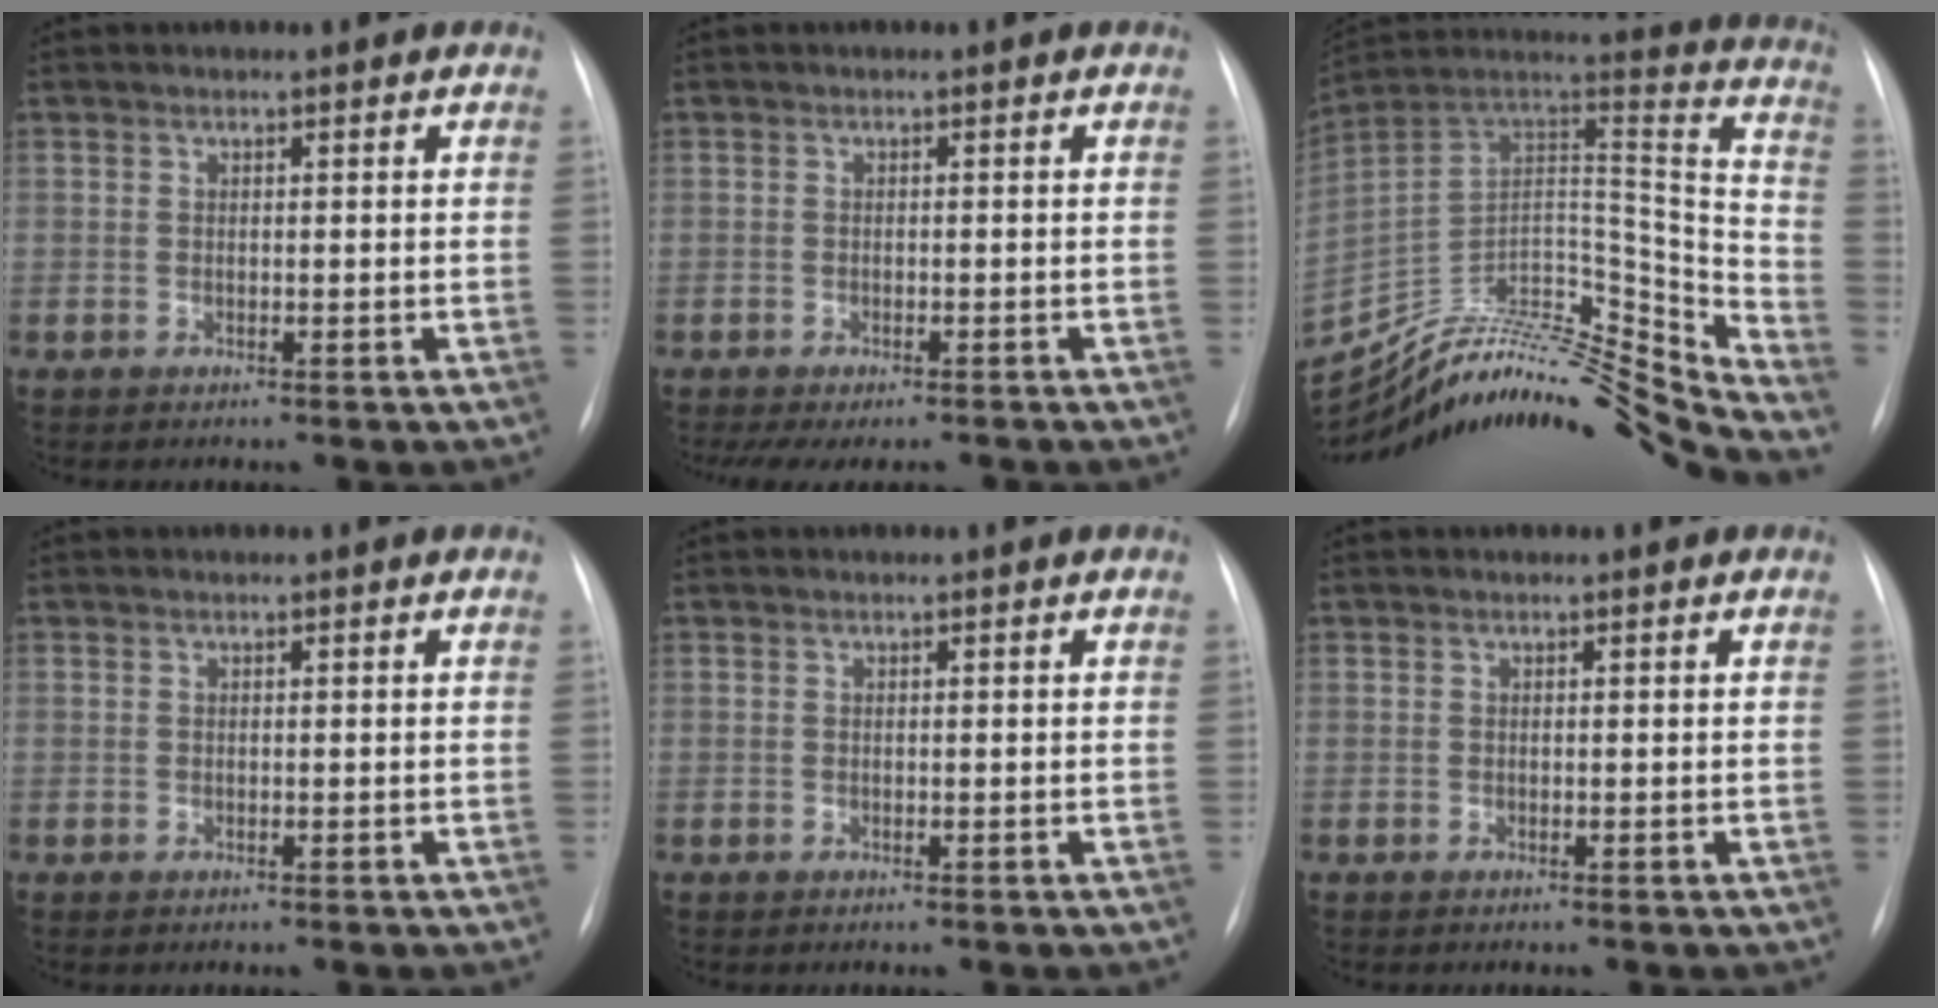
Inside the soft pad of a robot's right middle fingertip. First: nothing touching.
{"total": 7.6, "force": [-6.8, 1.6, 3.1], "torque": [-0.039, -0.004, -0.090]}
{"total": 31.3, "force": [-29.2, 1.8, 11.3], "torque": [-0.156, -0.001, -0.442]}
{"total": 0.0}
{"total": 0.0}
{"total": 0.0}